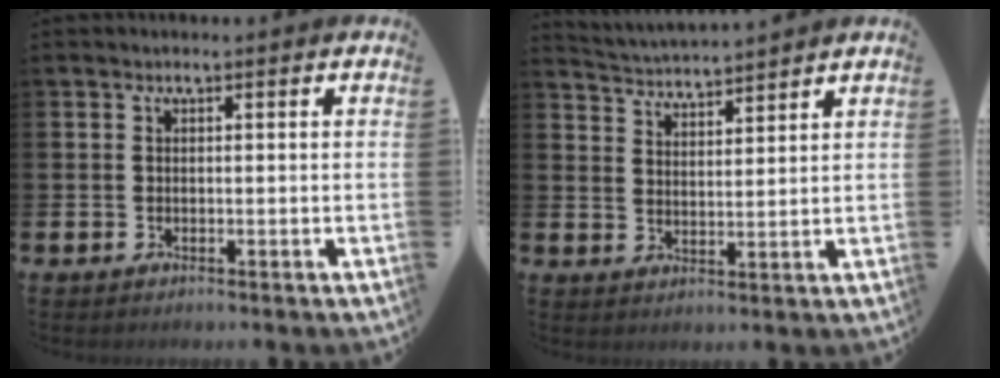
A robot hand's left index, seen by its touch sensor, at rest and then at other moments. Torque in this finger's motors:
{"motor_torque": [0.53, -0.80, 0.25, 0.10]}